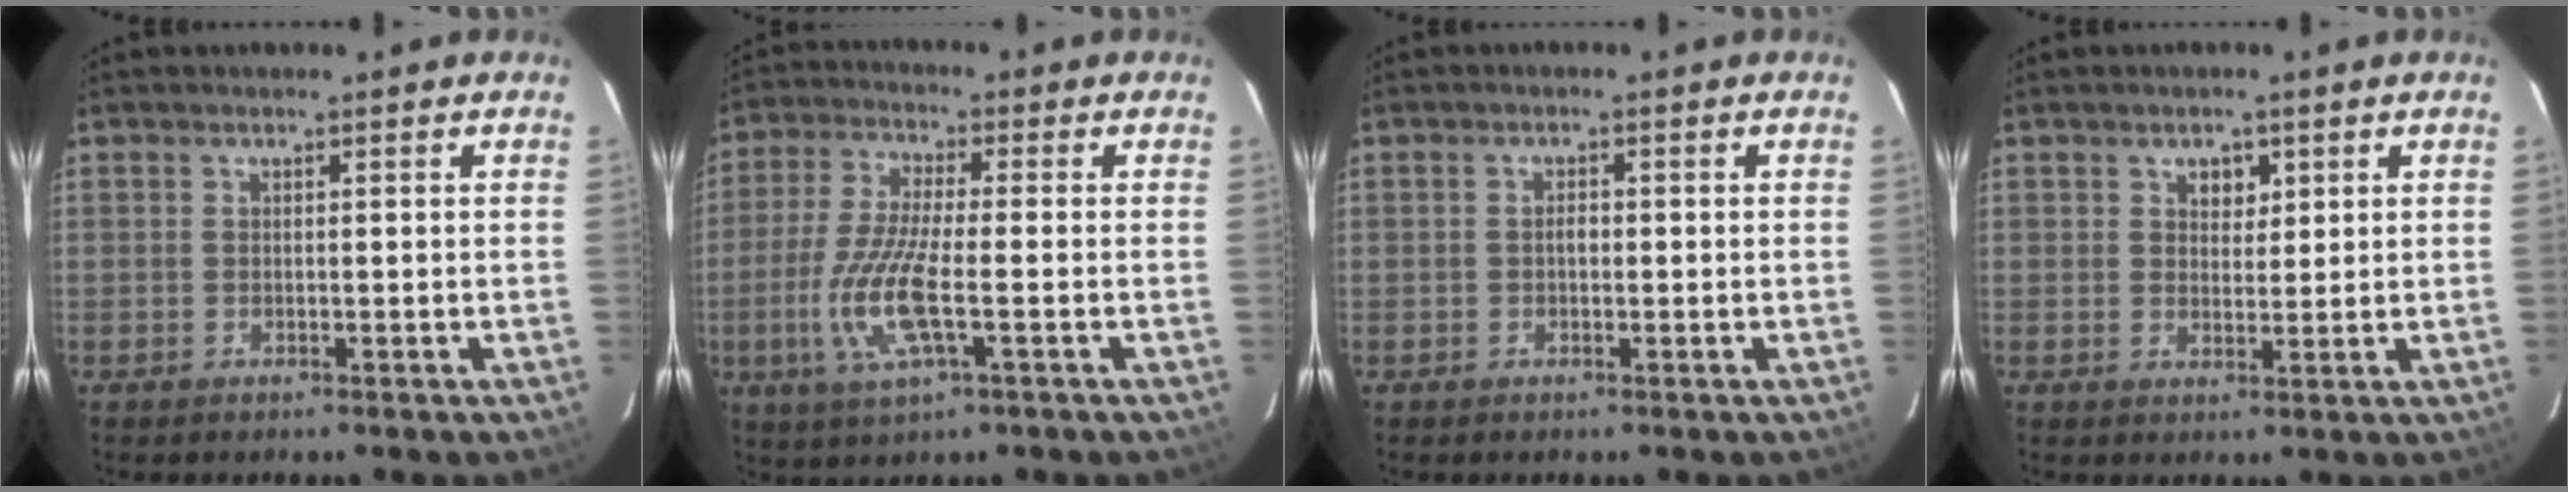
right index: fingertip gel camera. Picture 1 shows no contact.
{"total": 11.7, "force": [-3.0, 2.5, 11.0], "torque": [-0.233, -0.011, -0.060]}
{"total": 1.2, "force": [-0.2, 0.8, 0.9], "torque": [-0.015, 0.006, -0.005]}
{"total": 3.0, "force": [1.4, 2.2, 1.3], "torque": [-0.014, 0.006, 0.024]}